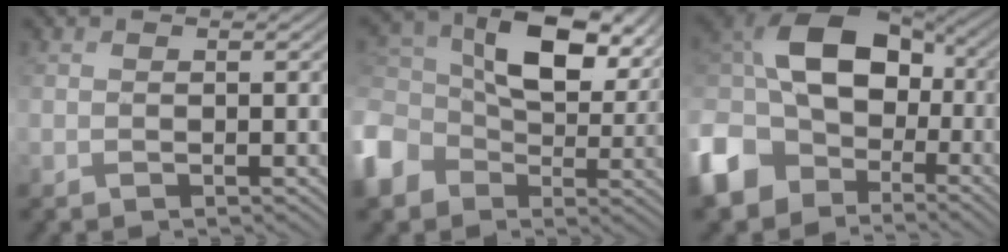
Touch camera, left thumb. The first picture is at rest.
{"total": 14.6, "force": [1.0, 10.8, 9.7], "torque": [-0.224, -0.004, 0.012]}
{"total": 17.2, "force": [-4.2, 12.4, 11.1], "torque": [-0.273, -0.008, -0.095]}